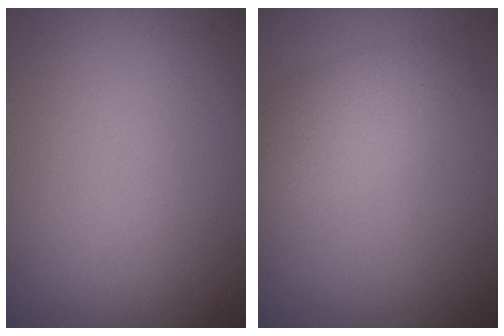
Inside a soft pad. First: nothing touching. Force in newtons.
{"total": 2.9, "press": 2.9, "slide": 0.1}